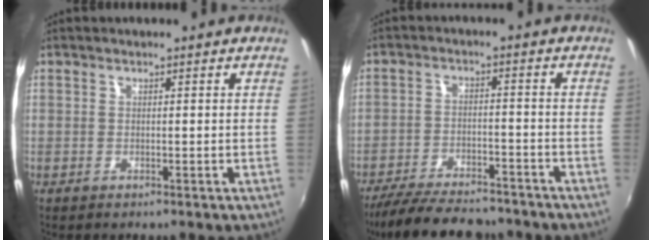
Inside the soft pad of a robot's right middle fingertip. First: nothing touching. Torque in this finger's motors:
{"motor_torque": [1.01, -1.13, 0.10, 0.09]}